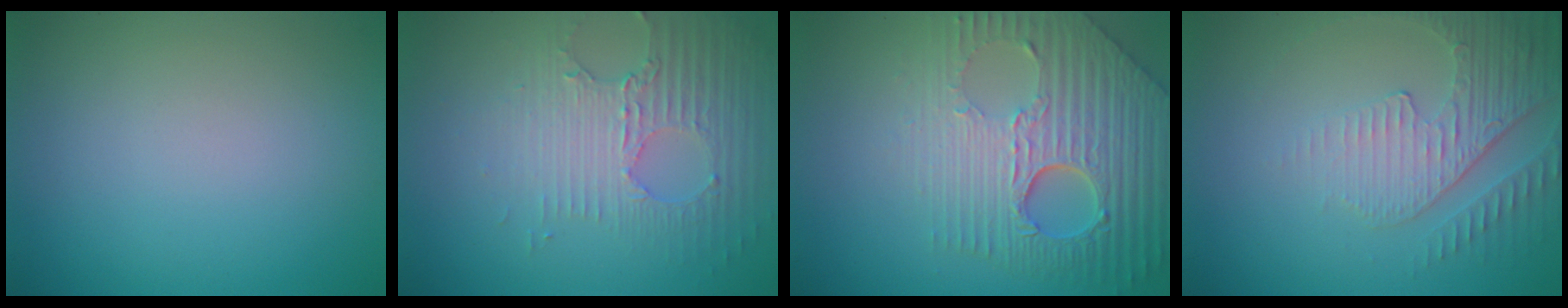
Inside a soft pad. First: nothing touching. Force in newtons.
{"total": 3.5, "press": 3.3, "slide": 1.3}
{"total": 8.7, "press": 6.0, "slide": 6.3}
{"total": 4.0, "press": 3.5, "slide": 1.8}